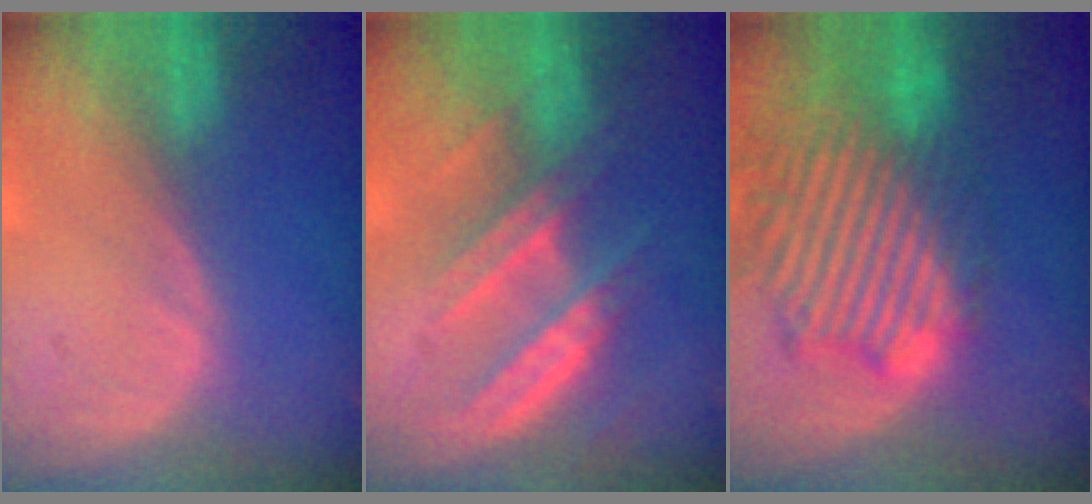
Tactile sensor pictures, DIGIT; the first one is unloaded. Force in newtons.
{"total": 7.0, "press": 6.9, "slide": 1.1}
{"total": 13.9, "press": 11.7, "slide": 7.4}